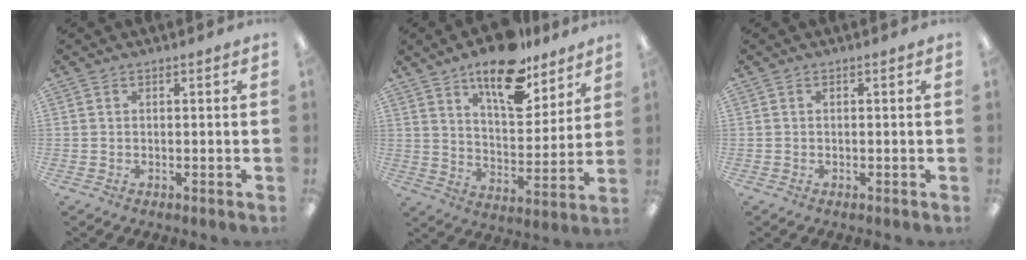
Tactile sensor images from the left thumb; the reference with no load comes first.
{"total": 16.4, "force": [12.2, 6.7, 8.7], "torque": [-0.133, -0.072, 0.211]}
{"total": 0.0}